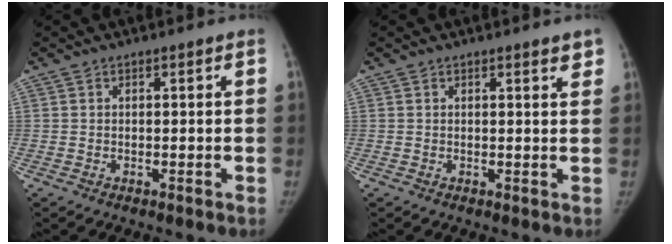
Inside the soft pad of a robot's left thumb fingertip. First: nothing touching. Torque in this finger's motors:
{"motor_torque": [-0.27, -0.25, -0.34, 0.27, -0.07]}